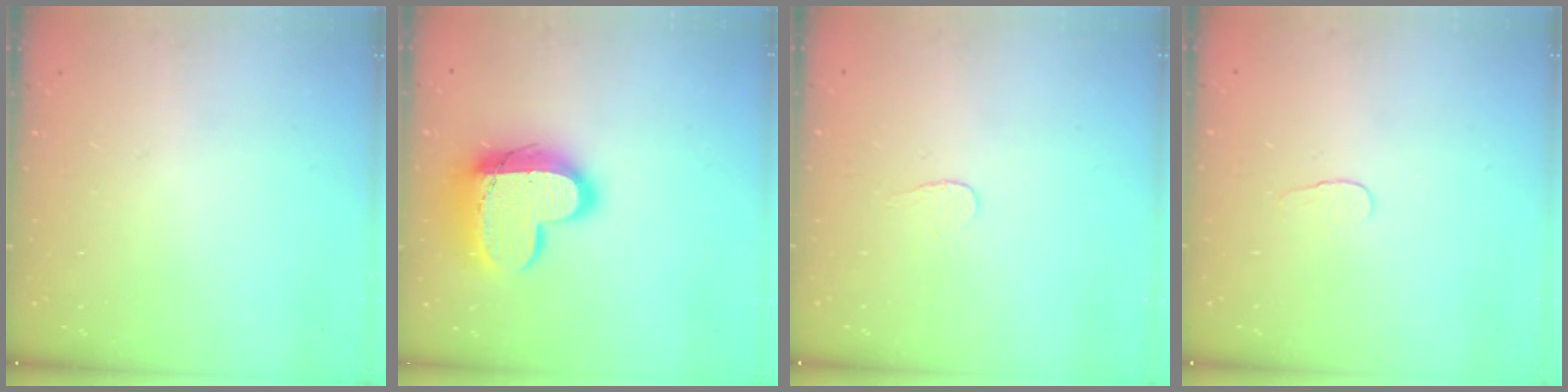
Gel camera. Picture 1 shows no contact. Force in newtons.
{"total": 16.2, "press": 16.1, "slide": 1.1}
{"total": 2.7, "press": 2.7, "slide": 0.3}
{"total": 3.8, "press": 3.8, "slide": 0.3}